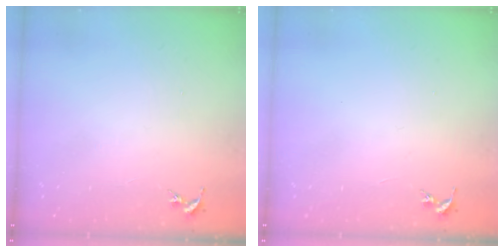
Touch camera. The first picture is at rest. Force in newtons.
{"total": 0.0}